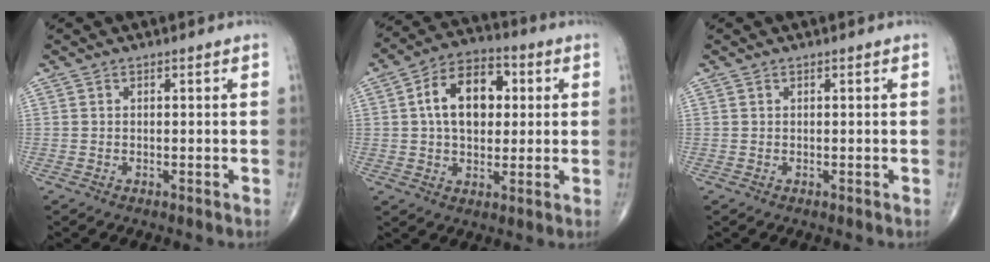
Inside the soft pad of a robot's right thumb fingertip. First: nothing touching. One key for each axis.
{"total": 14.4, "fx": 2.7, "fy": 9.3, "fz": 10.6, "tx": -0.146, "ty": 0.016, "tz": 0.035}
{"total": 0.0}